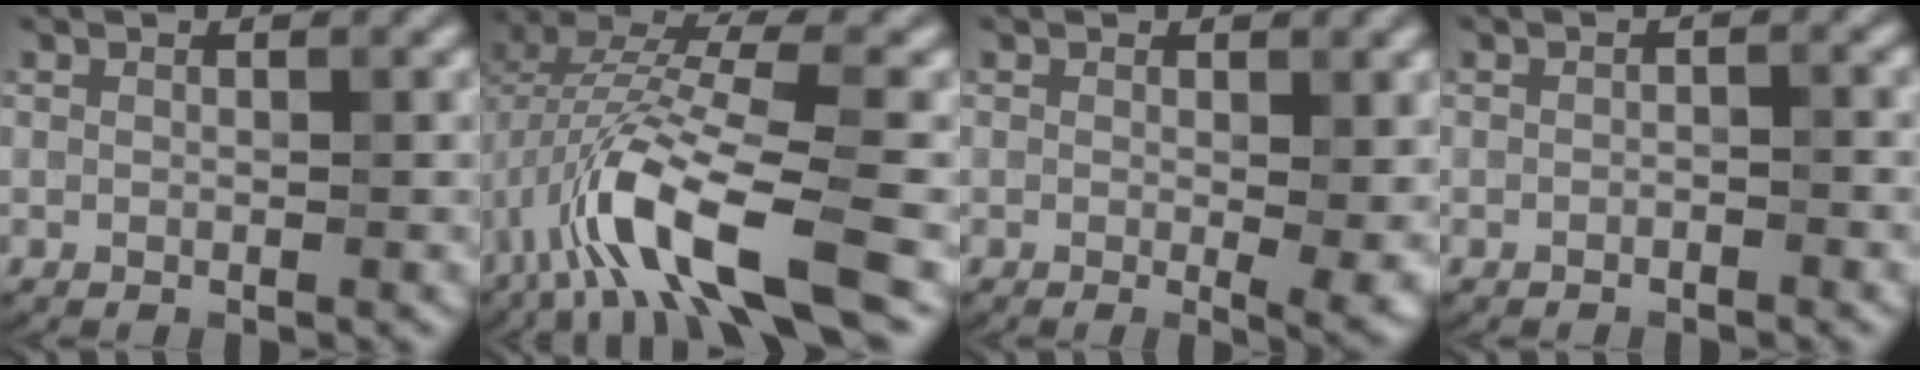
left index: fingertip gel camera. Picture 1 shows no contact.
{"total": 9.8, "force": [-4.1, 3.1, 8.4], "torque": [-0.170, 0.010, -0.083]}
{"total": 2.8, "force": [0.0, 0.8, 2.7], "torque": [-0.035, -0.009, 0.000]}
{"total": 0.8, "force": [-0.5, 0.3, 0.6], "torque": [-0.008, 0.001, -0.008]}